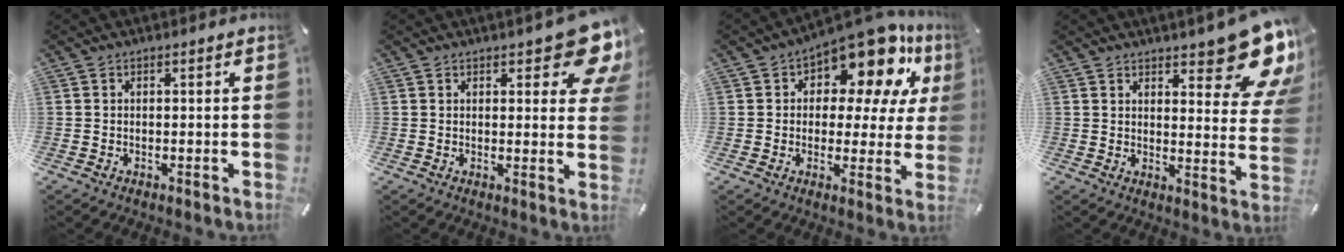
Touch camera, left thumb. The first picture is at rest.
{"total": 10.5, "force": [6.1, 4.3, 7.4], "torque": [-0.078, -0.040, 0.101]}
{"total": 15.3, "force": [9.9, 6.9, 9.4], "torque": [-0.142, -0.075, 0.168]}
{"total": 14.6, "force": [10.2, 5.2, 9.1], "torque": [-0.103, -0.086, 0.173]}